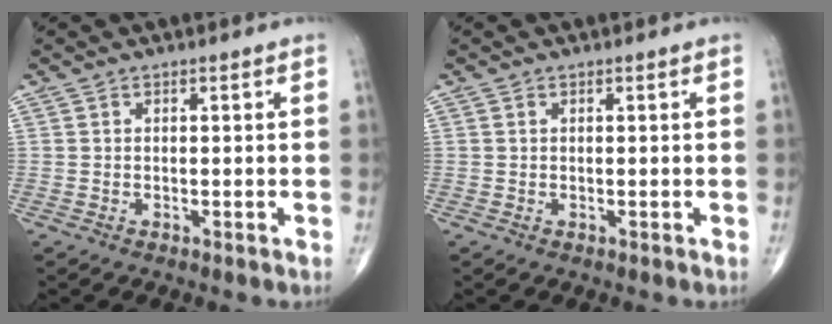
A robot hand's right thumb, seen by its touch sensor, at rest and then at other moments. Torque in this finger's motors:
{"motor_torque": [0.09, -0.22, -0.14, 0.22, -0.01]}